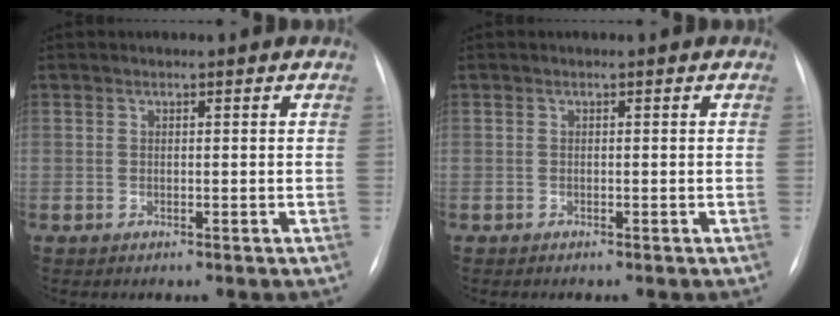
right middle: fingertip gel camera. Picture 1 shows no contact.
{"total": 0.0}